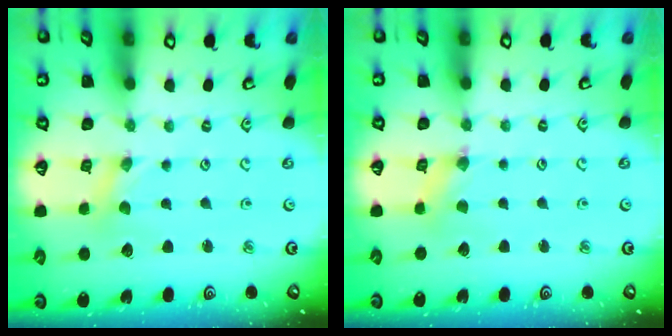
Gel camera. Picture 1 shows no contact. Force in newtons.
{"total": 1.6, "press": 1.6, "slide": 0.2}